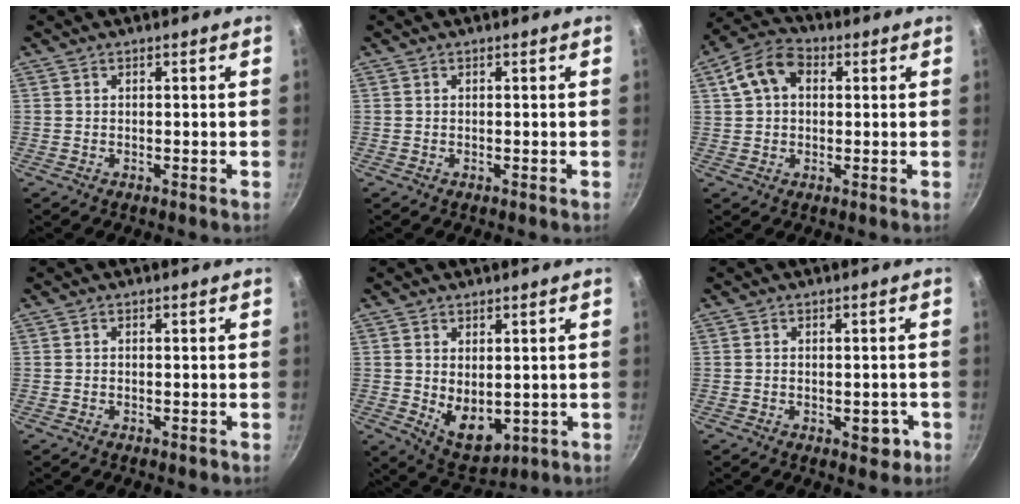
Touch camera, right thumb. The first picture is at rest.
{"total": 0.0}
{"total": 9.0, "force": [2.3, 6.4, 6.0], "torque": [-0.096, 0.022, 0.027]}
{"total": 0.8, "force": [-0.5, 0.4, 0.5], "torque": [-0.009, 0.003, -0.006]}
{"total": 8.3, "force": [0.1, 5.3, 6.4], "torque": [-0.086, -0.022, 0.023]}
{"total": 3.9, "force": [-1.4, 2.1, 2.9], "torque": [-0.016, 0.012, -0.015]}